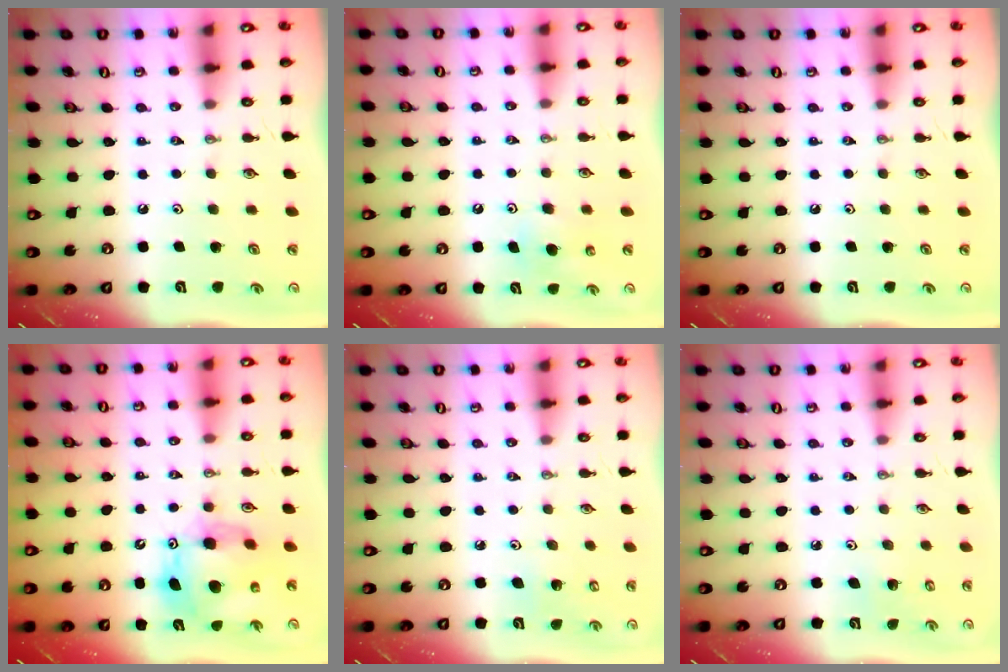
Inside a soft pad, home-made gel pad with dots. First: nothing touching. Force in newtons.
{"total": 5.4, "press": 5.3, "slide": 0.5}
{"total": 0.0}
{"total": 14.1, "press": 14.0, "slide": 1.1}
{"total": 4.8, "press": 4.7, "slide": 0.6}
{"total": 3.7, "press": 3.7, "slide": 0.4}